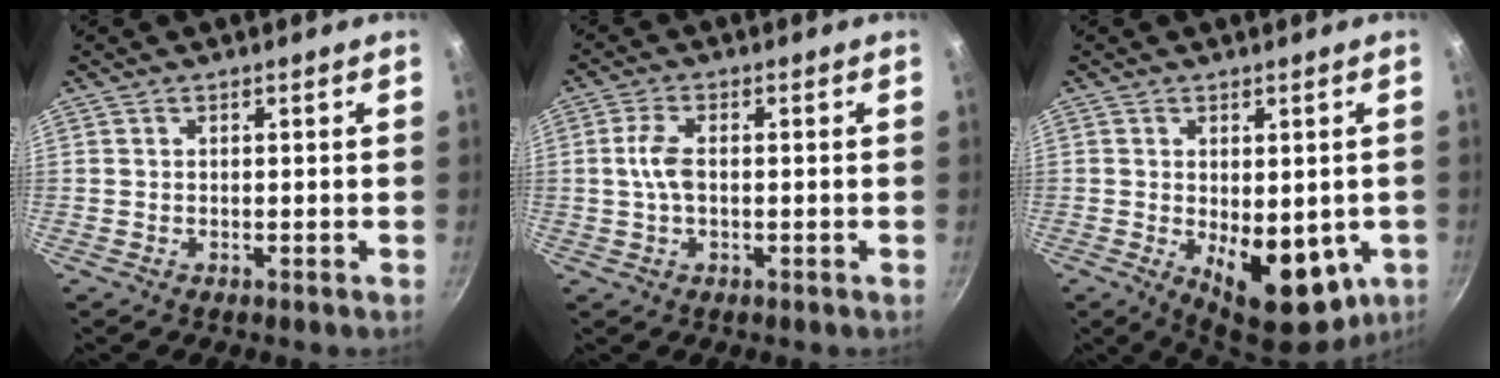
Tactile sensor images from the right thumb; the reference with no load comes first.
{"total": 4.5, "force": [-0.1, 2.4, 3.8], "torque": [-0.077, 0.011, -0.006]}
{"total": 14.4, "force": [-3.0, 7.7, 11.8], "torque": [-0.128, -0.020, -0.023]}